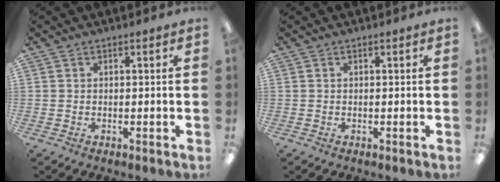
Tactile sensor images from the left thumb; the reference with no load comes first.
{"total": 0.0}